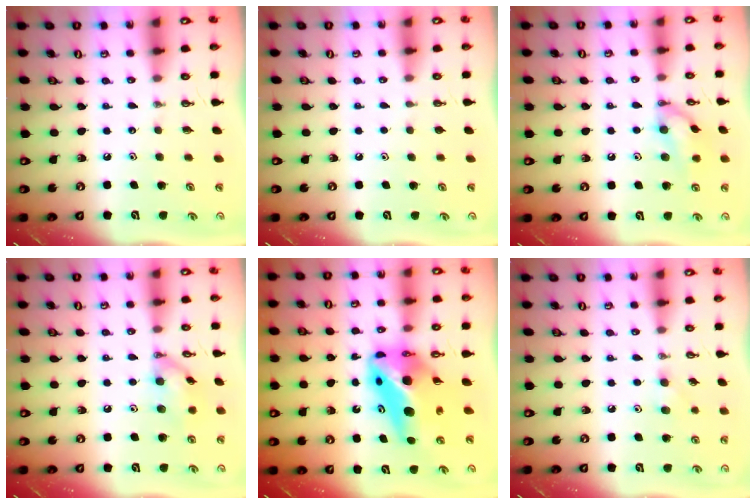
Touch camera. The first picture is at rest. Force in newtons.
{"total": 0.0}
{"total": 11.7, "press": 11.6, "slide": 0.5}
{"total": 10.9, "press": 10.9, "slide": 1.1}
{"total": 12.5, "press": 12.2, "slide": 2.8}
{"total": 4.9, "press": 4.8, "slide": 1.2}